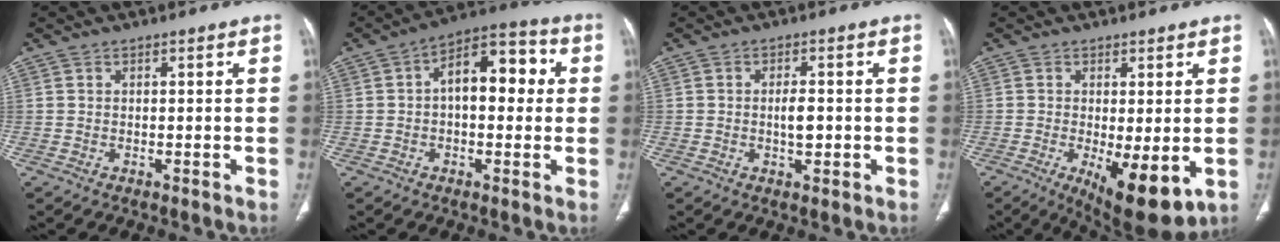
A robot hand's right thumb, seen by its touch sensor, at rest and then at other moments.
{"total": 12.1, "force": [1.4, 6.5, 10.1], "torque": [-0.119, 0.034, 0.011]}
{"total": 3.4, "force": [-0.4, 1.7, 3.0], "torque": [-0.046, 0.001, -0.006]}
{"total": 11.3, "force": [-2.8, 4.1, 10.1], "torque": [-0.148, -0.026, -0.029]}